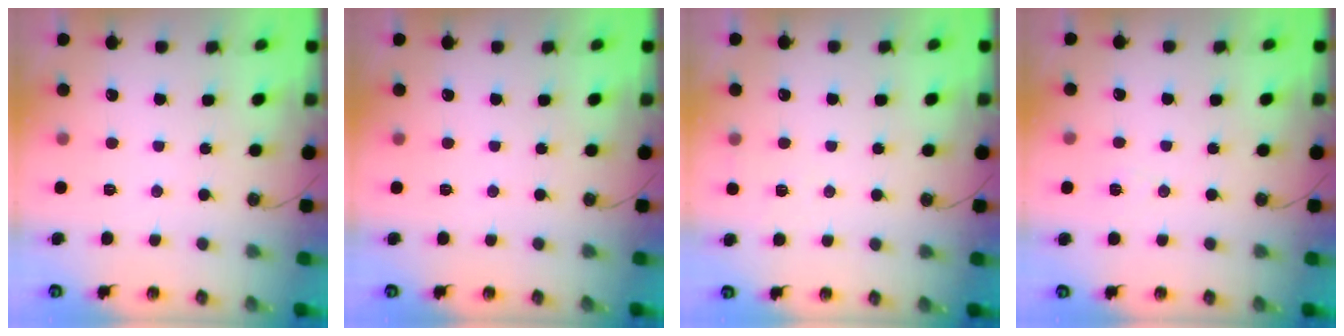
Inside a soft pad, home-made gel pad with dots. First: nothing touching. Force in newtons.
{"total": 0.0}
{"total": 4.7, "press": 4.5, "slide": 1.4}
{"total": 5.7, "press": 3.7, "slide": 4.4}